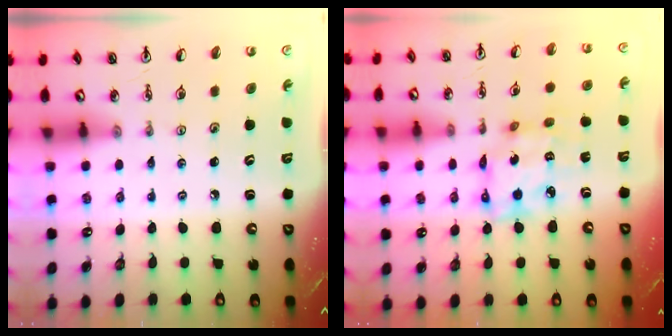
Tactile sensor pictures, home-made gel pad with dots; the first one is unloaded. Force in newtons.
{"total": 11.7, "press": 11.6, "slide": 0.9}